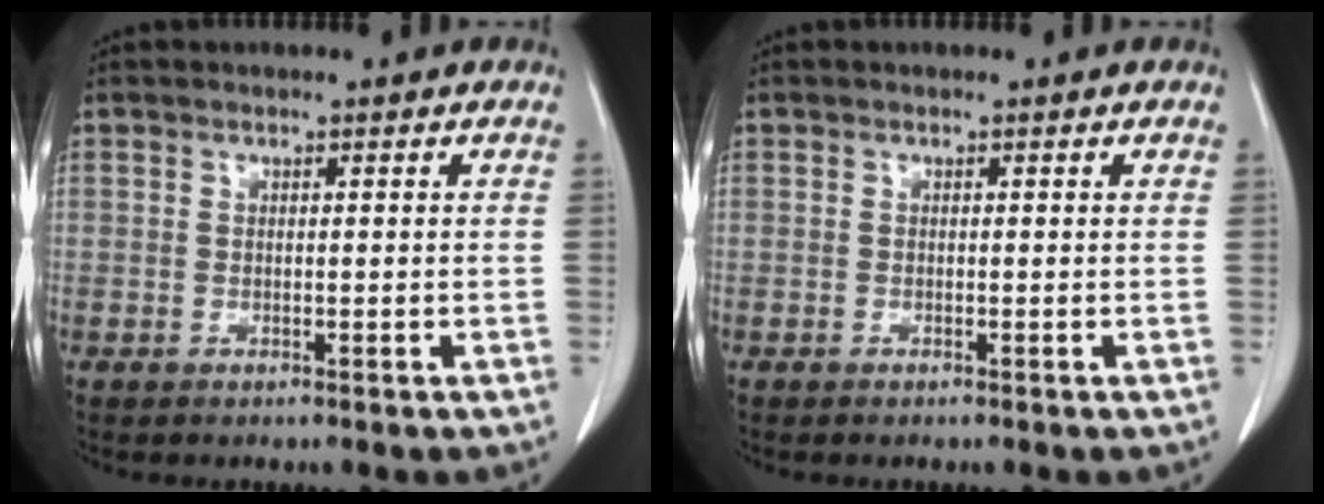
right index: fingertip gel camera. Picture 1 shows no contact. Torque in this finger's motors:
{"motor_torque": [0.00, 0.00, -0.01, -0.02]}